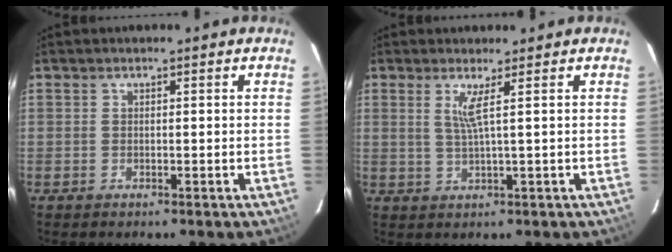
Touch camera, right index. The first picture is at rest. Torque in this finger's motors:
{"motor_torque": [0.14, -0.04, 0.05, 0.04]}